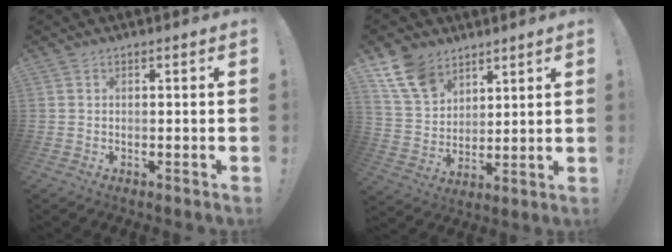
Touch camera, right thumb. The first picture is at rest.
{"total": 12.8, "force": [8.8, 7.9, 5.0], "torque": [-0.101, -0.046, 0.174]}